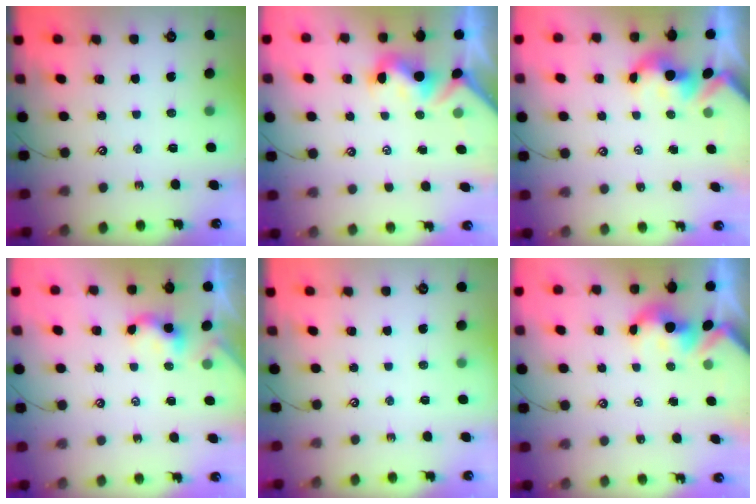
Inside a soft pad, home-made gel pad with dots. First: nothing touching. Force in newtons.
{"total": 2.2, "press": 2.1, "slide": 0.7}
{"total": 2.5, "press": 2.5, "slide": 0.2}
{"total": 1.7, "press": 1.6, "slide": 0.4}
{"total": 0.0}
{"total": 2.5, "press": 2.5, "slide": 0.2}